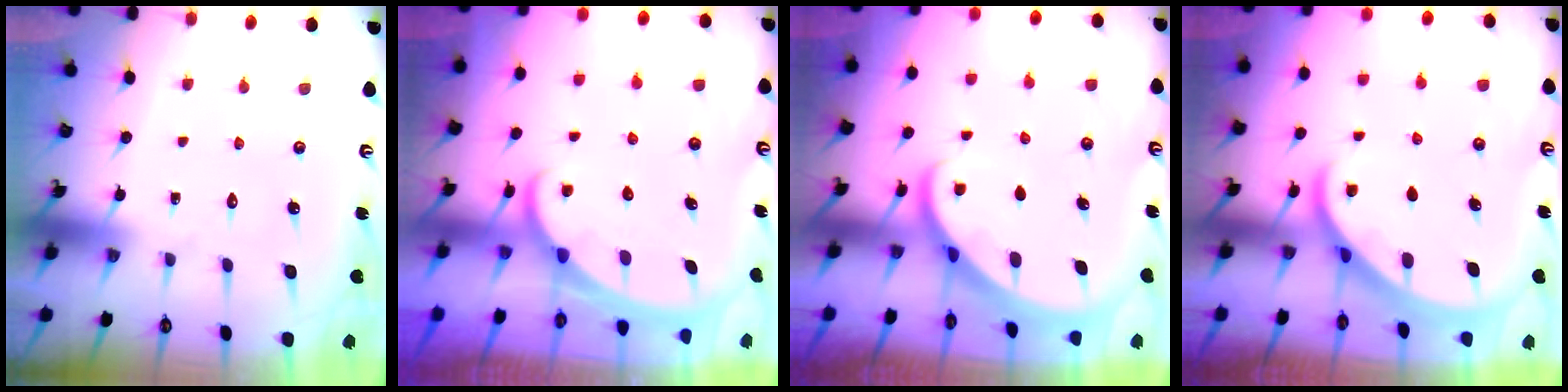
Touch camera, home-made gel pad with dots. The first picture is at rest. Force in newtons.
{"total": 2.0, "press": 2.0, "slide": 0.1}
{"total": 2.6, "press": 2.6, "slide": 0.3}
{"total": 1.9, "press": 1.9, "slide": 0.2}